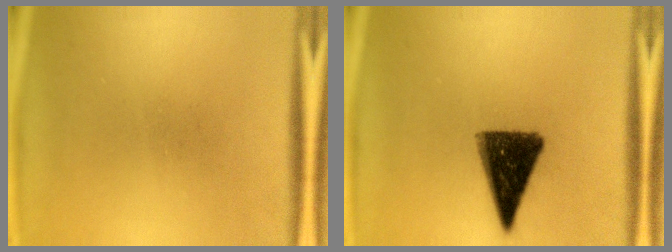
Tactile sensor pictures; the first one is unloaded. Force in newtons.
{"total": 12.5}